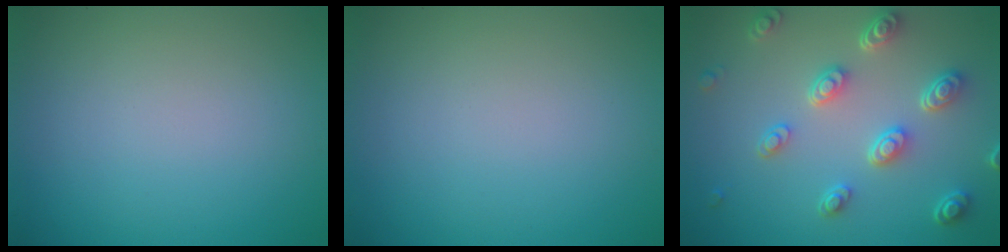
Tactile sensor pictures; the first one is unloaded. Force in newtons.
{"total": 0.0}
{"total": 4.9, "press": 3.8, "slide": 3.1}